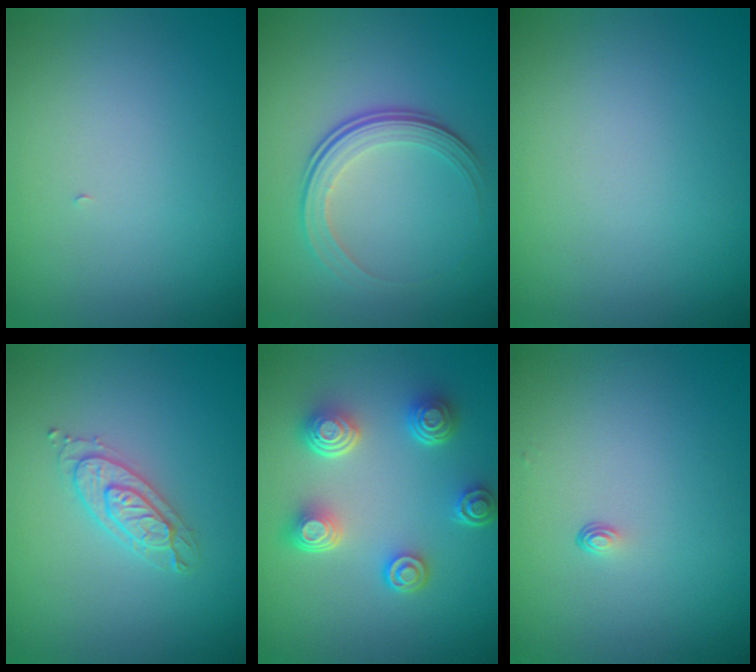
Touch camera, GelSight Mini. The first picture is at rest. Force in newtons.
{"total": 3.6, "press": 2.4, "slide": 2.7}
{"total": 0.0}
{"total": 2.2, "press": 2.2, "slide": 0.3}
{"total": 5.0, "press": 3.7, "slide": 3.3}
{"total": 0.6, "press": 0.3, "slide": 0.5}